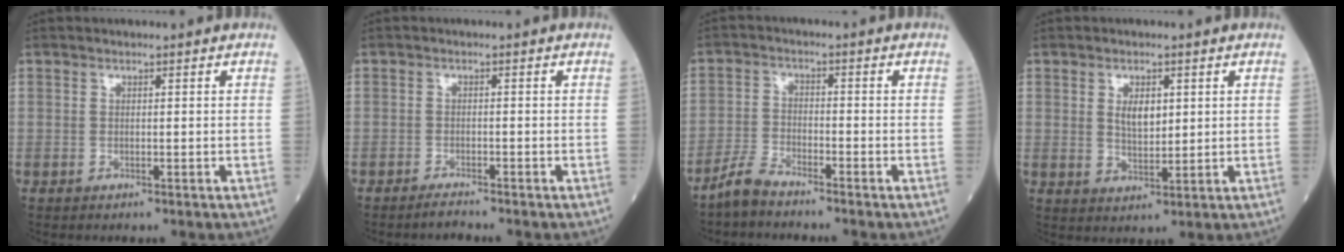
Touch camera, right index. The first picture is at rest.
{"total": 1.4, "force": [-1.3, -0.2, 0.3], "torque": [-0.008, -0.004, -0.021]}
{"total": 4.0, "force": [-3.7, 0.5, 1.4], "torque": [-0.033, -0.009, -0.075]}
{"total": 4.0, "force": [1.2, 1.9, 3.3], "torque": [-0.059, -0.002, 0.025]}